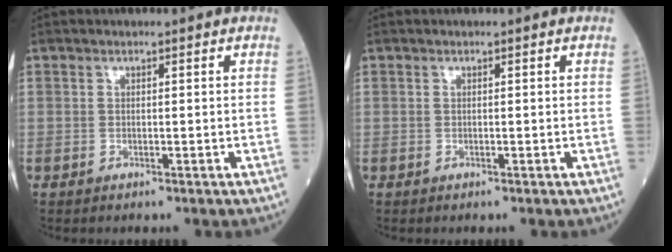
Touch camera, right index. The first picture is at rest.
{"total": 0.0}